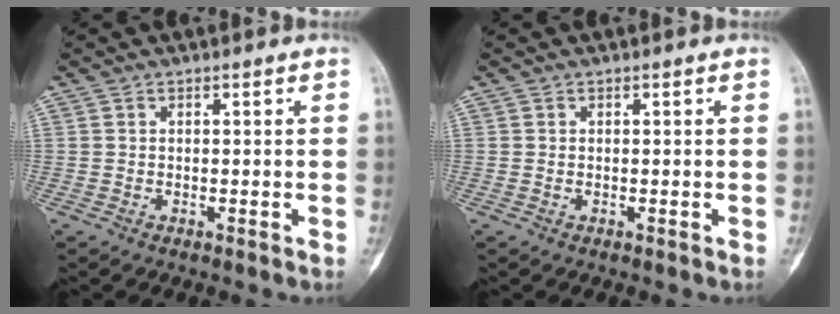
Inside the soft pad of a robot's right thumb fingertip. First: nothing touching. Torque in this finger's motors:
{"motor_torque": [-0.81, 0.05, -0.22, 0.08, -0.03]}